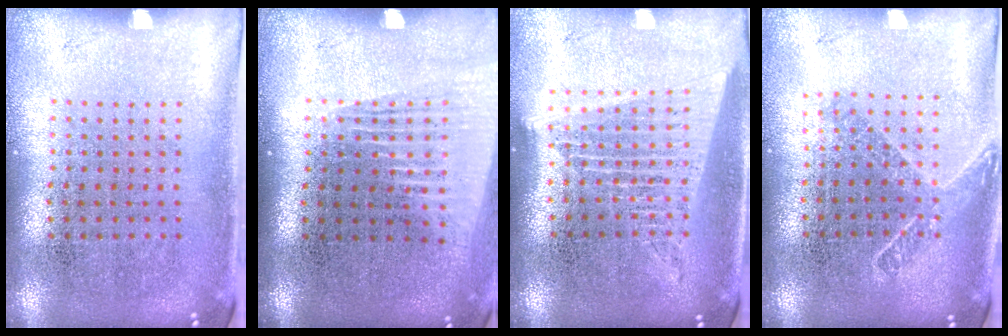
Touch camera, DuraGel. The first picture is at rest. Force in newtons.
{"total": 1.4, "press": 1.2, "slide": 0.7}
{"total": 1.7, "press": 1.6, "slide": 0.7}
{"total": 1.5, "press": 1.2, "slide": 0.9}